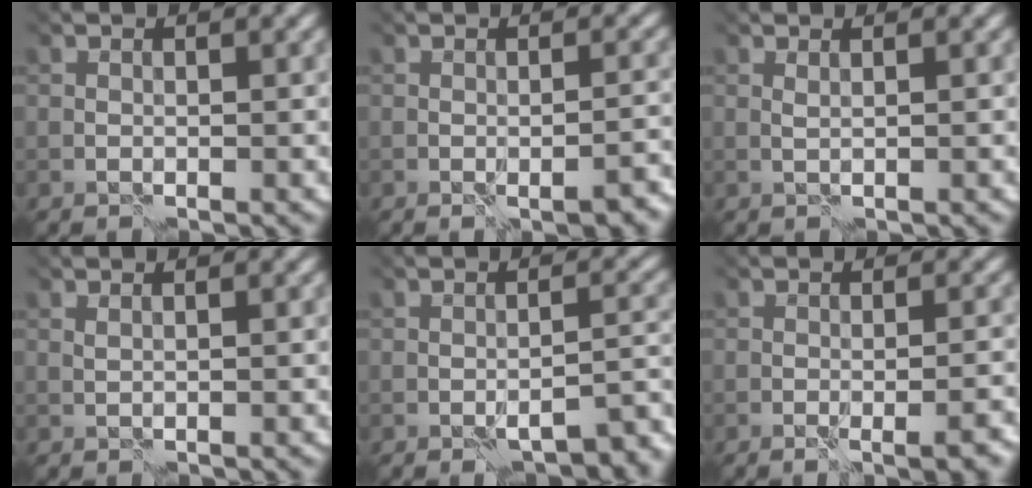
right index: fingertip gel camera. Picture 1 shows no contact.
{"total": 2.1, "force": [-1.7, -0.2, 1.1], "torque": [-0.008, 0.002, -0.012]}
{"total": 2.0, "force": [1.4, 0.6, 1.2], "torque": [-0.020, 0.012, 0.015]}
{"total": 2.1, "force": [1.6, 0.9, 1.1], "torque": [-0.022, 0.010, 0.027]}
{"total": 4.1, "force": [-3.7, 0.2, 1.9], "torque": [-0.013, 0.006, -0.034]}
{"total": 2.4, "force": [-1.0, 0.3, 2.1], "torque": [-0.007, 0.015, -0.022]}